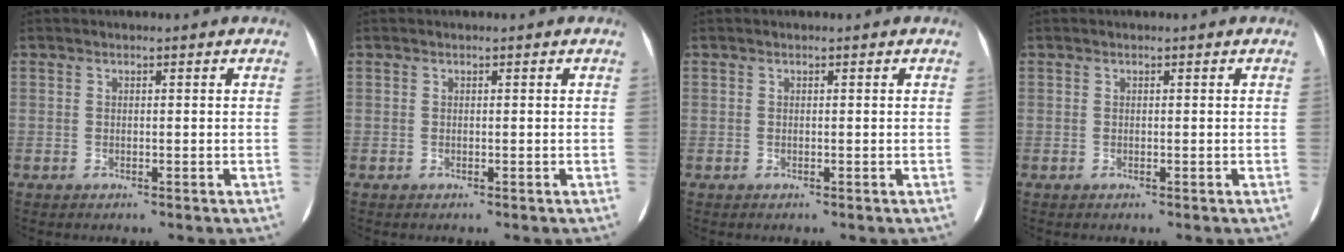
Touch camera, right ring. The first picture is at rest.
{"total": 0.0}
{"total": 0.0}
{"total": 0.0}